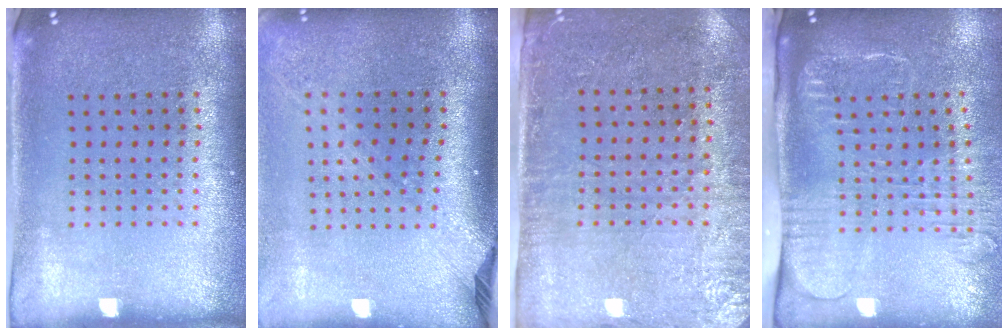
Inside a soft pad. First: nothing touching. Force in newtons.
{"total": 2.3, "press": 1.7, "slide": 1.6}
{"total": 2.9, "press": 2.5, "slide": 1.5}
{"total": 2.7, "press": 2.1, "slide": 1.7}